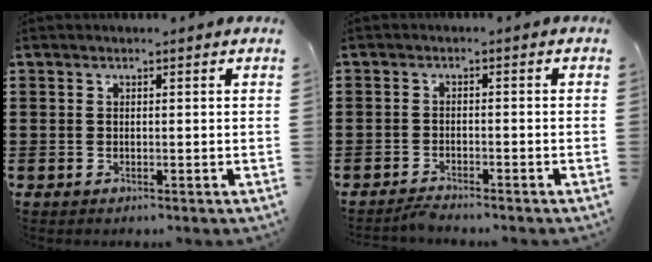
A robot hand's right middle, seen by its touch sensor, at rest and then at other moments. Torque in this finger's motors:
{"motor_torque": [-0.89, 0.92, -0.03, -0.01]}